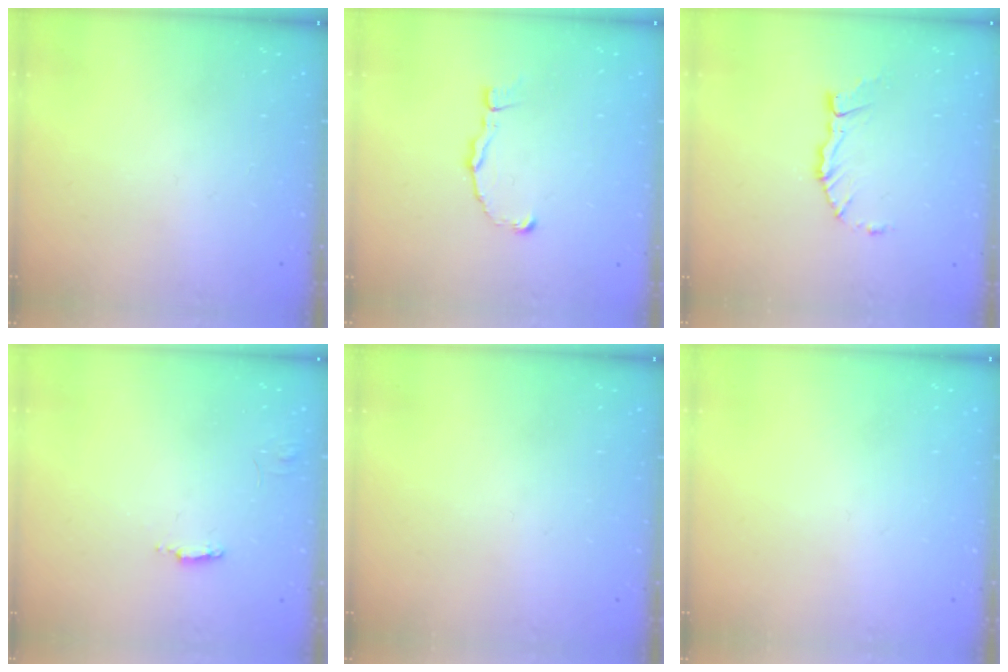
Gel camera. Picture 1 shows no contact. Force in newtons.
{"total": 2.3, "press": 2.3, "slide": 0.2}
{"total": 6.2, "press": 6.2, "slide": 0.6}
{"total": 3.8, "press": 3.8, "slide": 0.3}
{"total": 0.0}
{"total": 0.0}